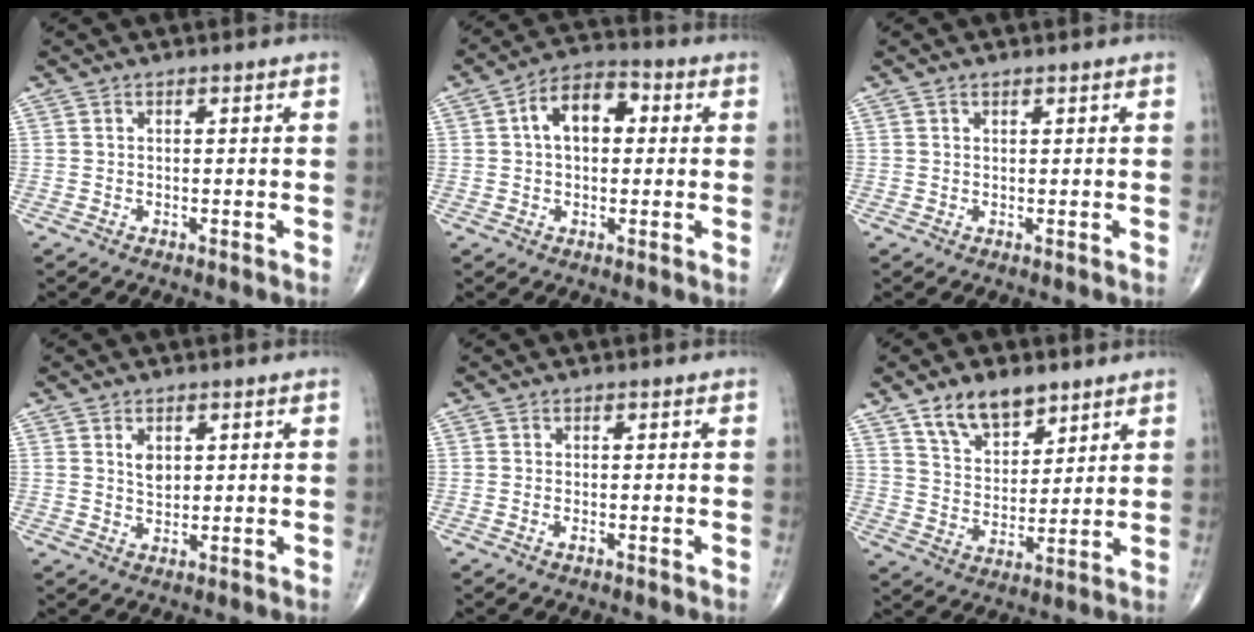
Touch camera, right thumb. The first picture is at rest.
{"total": 9.4, "force": [1.6, 5.8, 7.2], "torque": [-0.108, 0.024, 0.018]}
{"total": 0.6, "force": [0.4, 0.3, 0.2], "torque": [-0.004, -0.003, 0.006]}
{"total": 3.1, "force": [1.1, 2.1, 2.1], "torque": [-0.024, -0.008, 0.020]}
{"total": 0.7, "force": [-0.3, 0.3, 0.5], "torque": [-0.012, -0.001, -0.006]}
{"total": 10.6, "force": [7.0, 5.7, 5.6], "torque": [-0.071, -0.042, 0.131]}